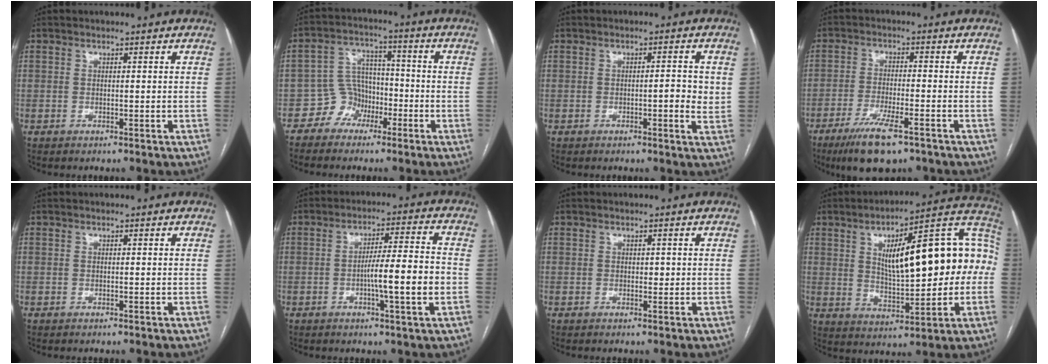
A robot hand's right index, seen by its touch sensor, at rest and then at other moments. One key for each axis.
{"total": 6.1, "fx": -3.4, "fy": 5.1, "fz": 0.9, "tx": -0.014, "ty": 0.023, "tz": -0.056}
{"total": 3.7, "fx": -0.1, "fy": 0.8, "fz": 3.6, "tx": -0.049, "ty": 0.001, "tz": -0.004}
{"total": 9.4, "fx": -6.3, "fy": 1.8, "fz": 6.8, "tx": -0.124, "ty": -0.020, "tz": -0.102}
{"total": 0.0}
{"total": 9.4, "fx": -2.1, "fy": 0.1, "fz": 9.2, "tx": -0.146, "ty": 0.006, "tz": -0.036}
{"total": 0.7, "fx": 0.1, "fy": 0.5, "fz": 0.5, "tx": -0.006, "ty": 0.000, "tz": 0.002}
{"total": 22.1, "fx": 2.6, "fy": 6.4, "fz": 21.0, "tx": -0.312, "ty": 0.042, "tz": 0.042}